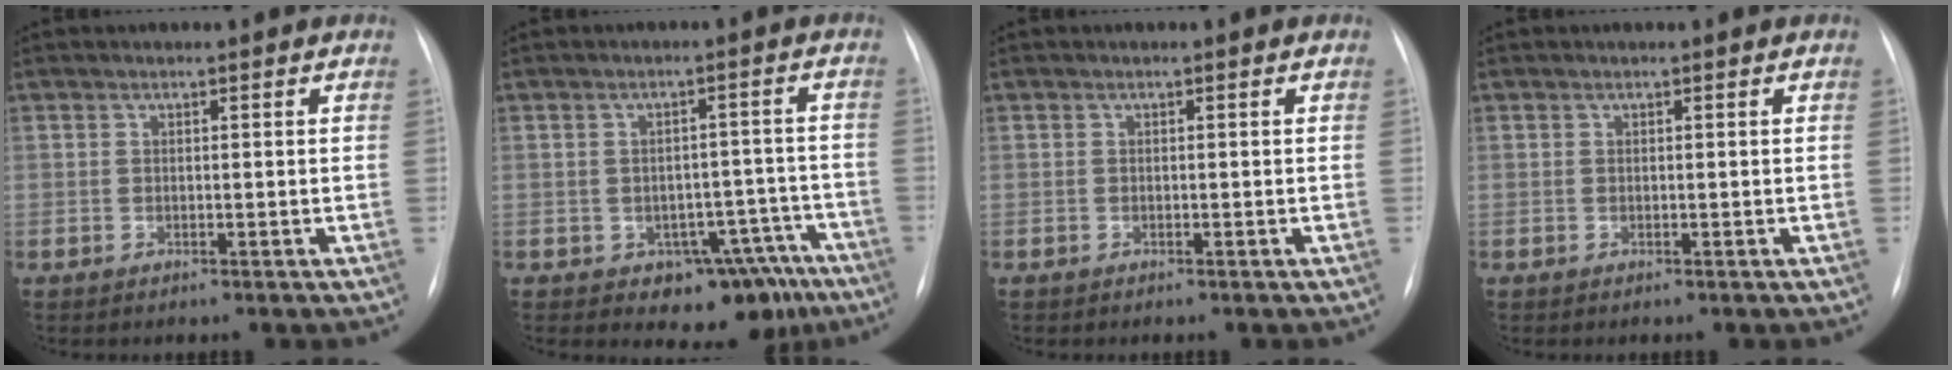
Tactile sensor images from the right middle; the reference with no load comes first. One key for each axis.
{"total": 9.4, "fx": -6.1, "fy": 5.6, "fz": 4.4, "tx": -0.024, "ty": 0.035, "tz": -0.074}
{"total": 0.0}
{"total": 0.0}